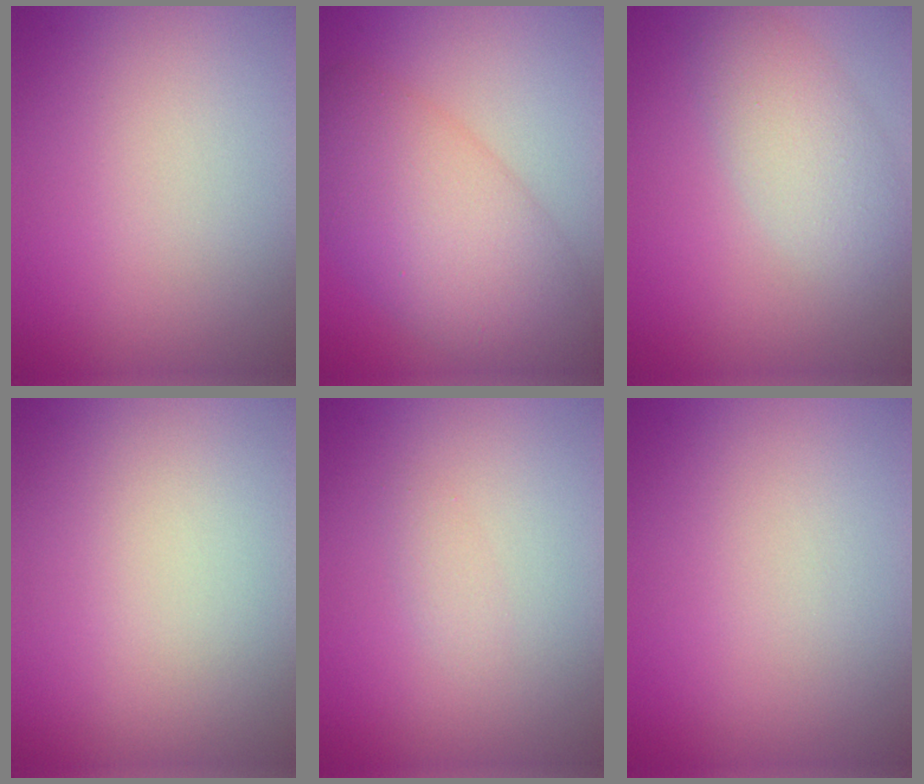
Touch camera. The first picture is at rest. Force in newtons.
{"total": 8.8, "press": 8.8, "slide": 0.2}
{"total": 4.0, "press": 4.0, "slide": 0.0}
{"total": 0.0}
{"total": 0.8, "press": 0.8, "slide": 0.0}
{"total": 0.0}